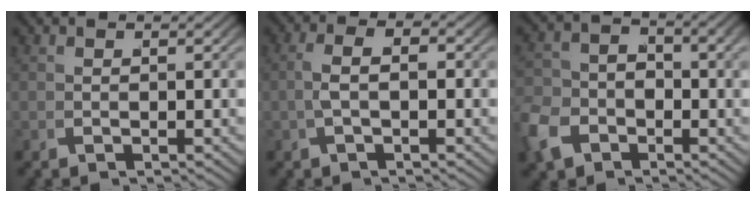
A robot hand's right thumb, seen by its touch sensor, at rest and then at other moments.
{"total": 2.4, "force": [0.2, 0.9, 2.2], "torque": [-0.049, 0.000, 0.004]}
{"total": 4.8, "force": [-2.3, 3.6, 2.2], "torque": [-0.046, -0.023, -0.030]}